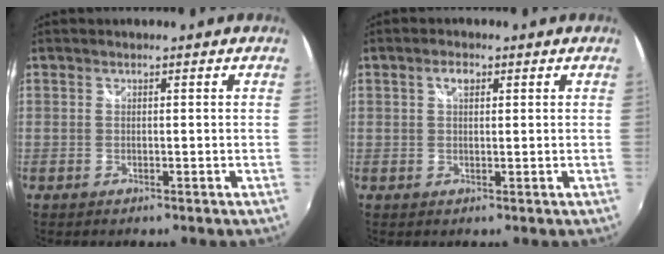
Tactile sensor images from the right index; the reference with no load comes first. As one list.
[{"total": 2.2, "force": [0.9, 1.1, 1.7], "torque": [-0.027, 0.006, 0.013]}]